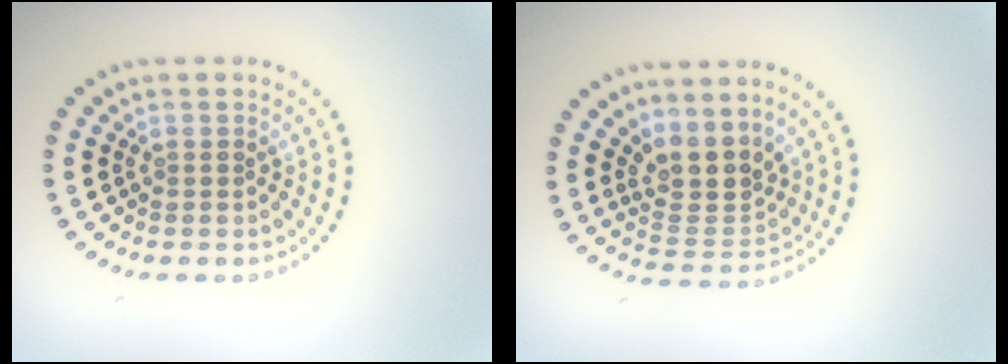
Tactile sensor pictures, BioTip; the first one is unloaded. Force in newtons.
{"total": 3.8, "press": 3.2, "slide": 2.1}